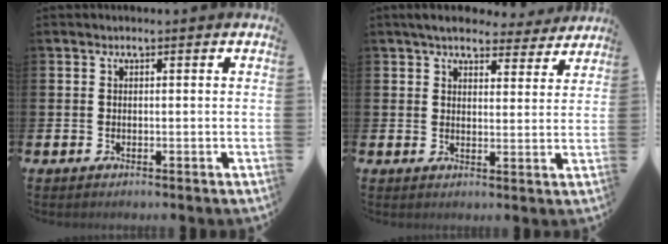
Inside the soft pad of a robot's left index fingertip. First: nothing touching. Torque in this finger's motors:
{"motor_torque": [1.07, -1.07, 0.32, 0.06]}